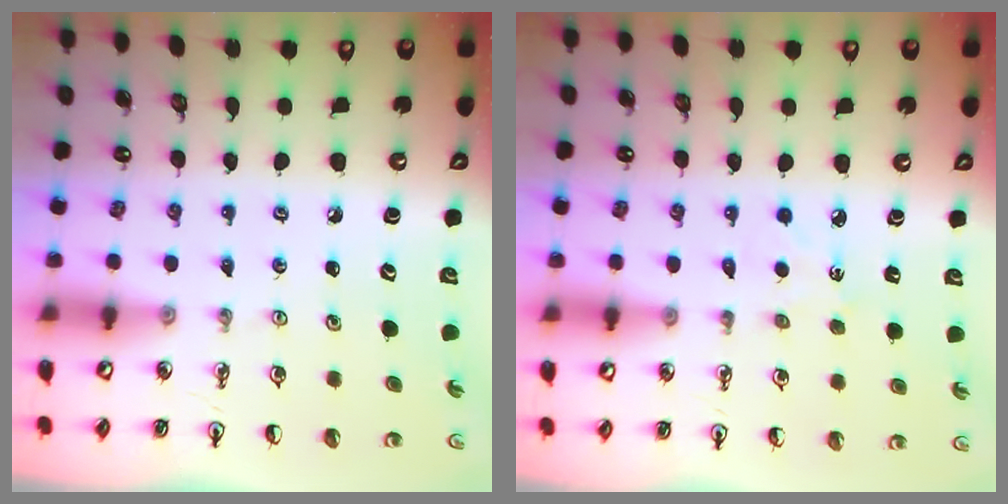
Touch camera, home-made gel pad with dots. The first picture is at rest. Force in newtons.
{"total": 3.2, "press": 3.2, "slide": 0.3}